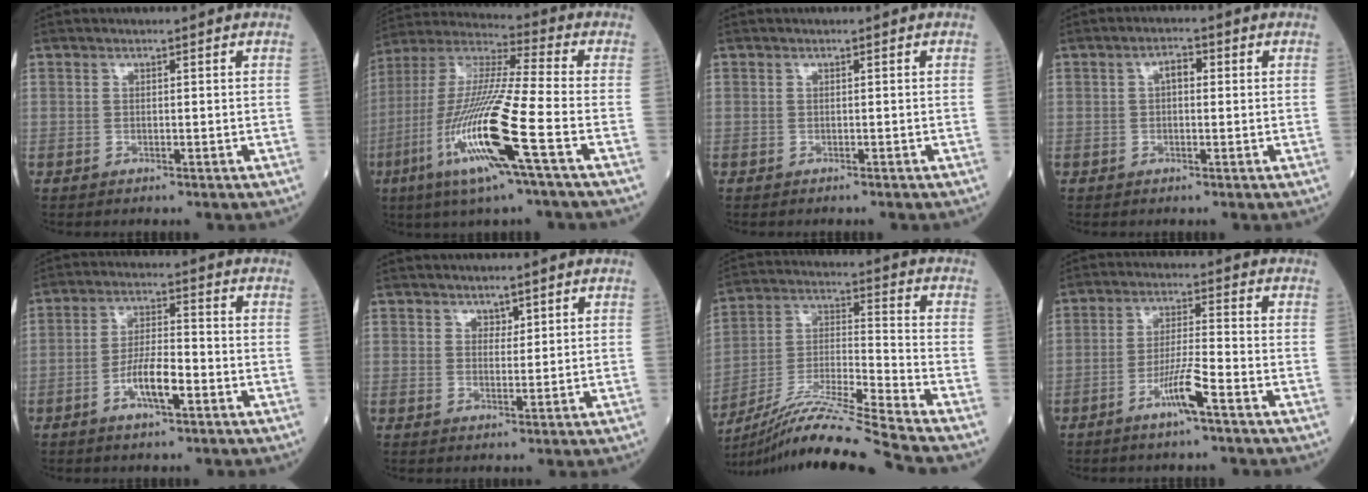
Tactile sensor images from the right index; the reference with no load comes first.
{"total": 18.6, "force": [-6.8, 0.1, 17.3], "torque": [-0.373, -0.028, -0.136]}
{"total": 0.7, "force": [-0.6, 0.0, 0.4], "torque": [-0.007, 0.000, -0.005]}
{"total": 2.2, "force": [0.4, 1.0, 1.9], "torque": [-0.027, 0.010, 0.005]}
{"total": 6.4, "force": [-2.8, 1.5, 5.6], "torque": [-0.111, 0.005, -0.050]}
{"total": 1.6, "force": [1.2, 0.9, 0.6], "torque": [-0.004, -0.001, 0.021]}
{"total": 18.9, "force": [-16.6, -2.9, 8.5], "torque": [-0.173, -0.019, -0.294]}
{"total": 5.9, "force": [-3.4, -0.4, 4.9], "torque": [-0.096, -0.003, -0.064]}